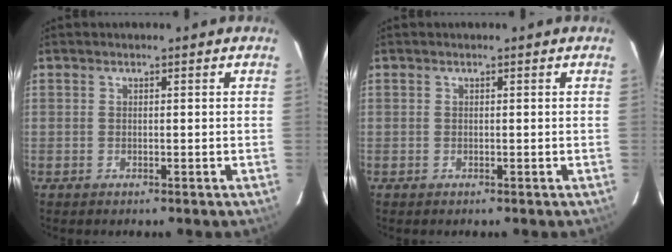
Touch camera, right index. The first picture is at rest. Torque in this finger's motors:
{"motor_torque": [0.00, 0.00, 0.03, 0.00]}